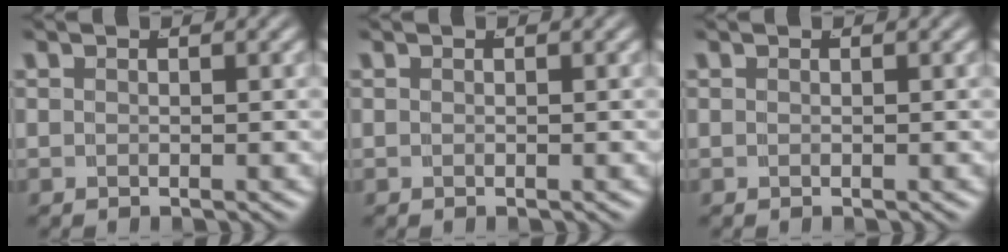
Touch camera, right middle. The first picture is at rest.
{"total": 0.0}
{"total": 0.0}